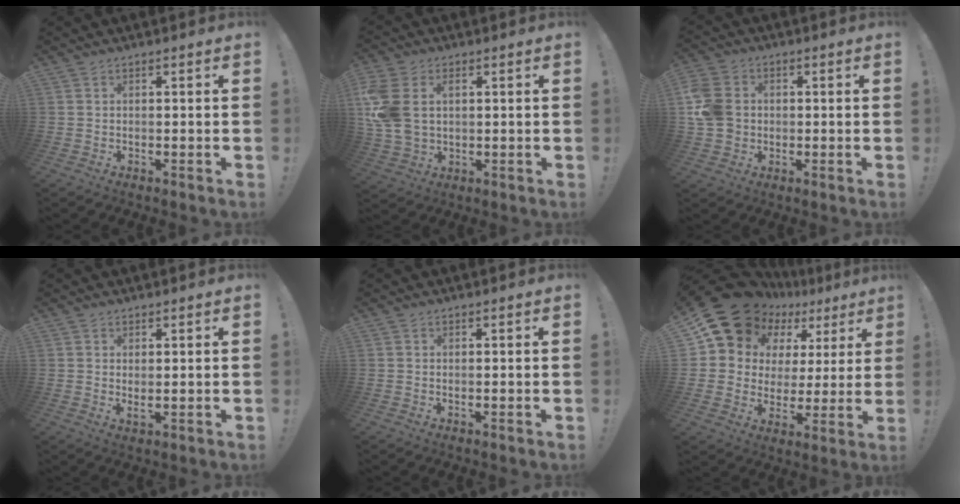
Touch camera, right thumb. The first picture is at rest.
{"total": 11.0, "force": [2.6, 7.5, 7.6], "torque": [-0.164, -0.012, 0.049]}
{"total": 11.5, "force": [0.2, 9.5, 6.4], "torque": [-0.137, 0.010, 0.005]}
{"total": 2.0, "force": [1.1, 0.6, 1.5], "torque": [-0.020, -0.009, 0.020]}
{"total": 0.0}
{"total": 17.8, "force": [13.2, 10.1, 6.4], "torque": [-0.118, -0.093, 0.260]}